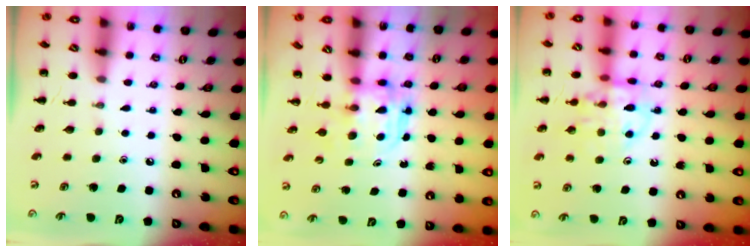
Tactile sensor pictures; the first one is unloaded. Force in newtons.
{"total": 3.6, "press": 3.6, "slide": 0.3}
{"total": 13.6, "press": 13.5, "slide": 1.7}